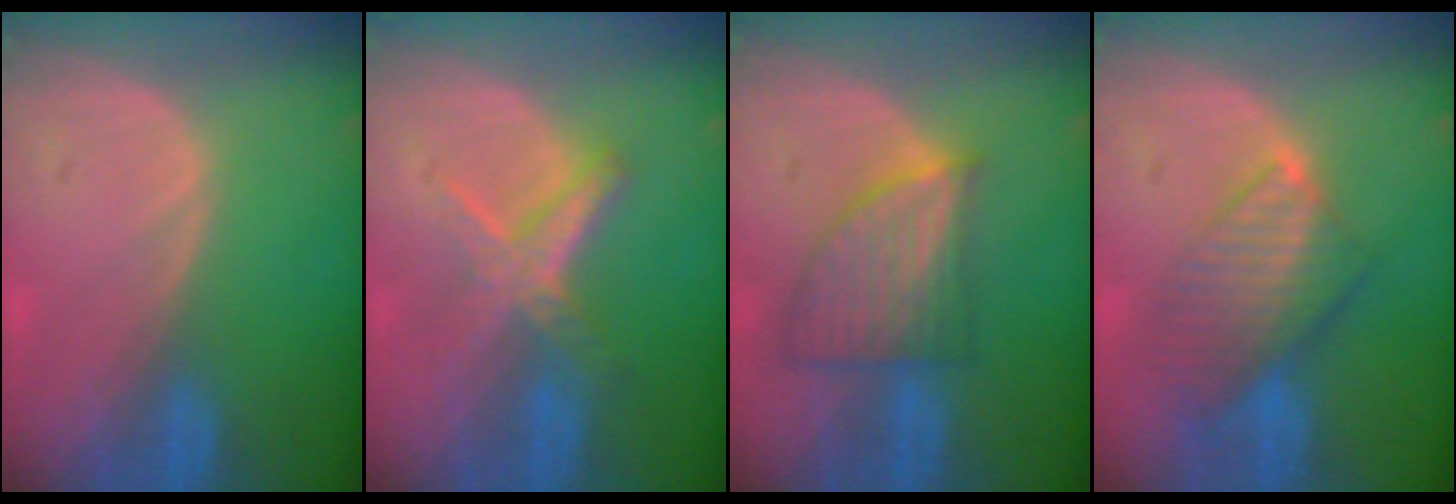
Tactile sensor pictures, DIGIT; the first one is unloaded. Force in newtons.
{"total": 5.8, "press": 5.4, "slide": 2.1}
{"total": 7.5, "press": 6.7, "slide": 3.4}
{"total": 8.3, "press": 7.1, "slide": 4.3}